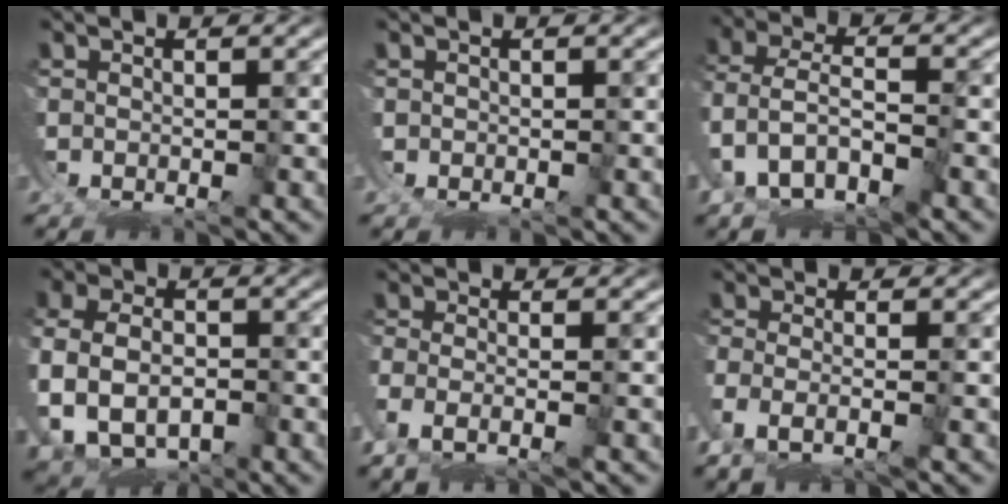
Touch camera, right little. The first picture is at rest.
{"total": 0.8, "force": [0.4, -0.1, -0.7], "torque": [0.007, -0.007, 0.008]}
{"total": 8.9, "force": [-2.9, 7.4, 4.0], "torque": [-0.129, -0.039, -0.039]}
{"total": 6.0, "force": [0.0, 5.1, 3.1], "torque": [-0.095, -0.024, 0.013]}
{"total": 2.5, "force": [-1.1, 0.1, 2.3], "torque": [-0.053, -0.015, -0.008]}
{"total": 3.0, "force": [-1.3, 0.7, 2.6], "torque": [-0.061, -0.017, -0.011]}